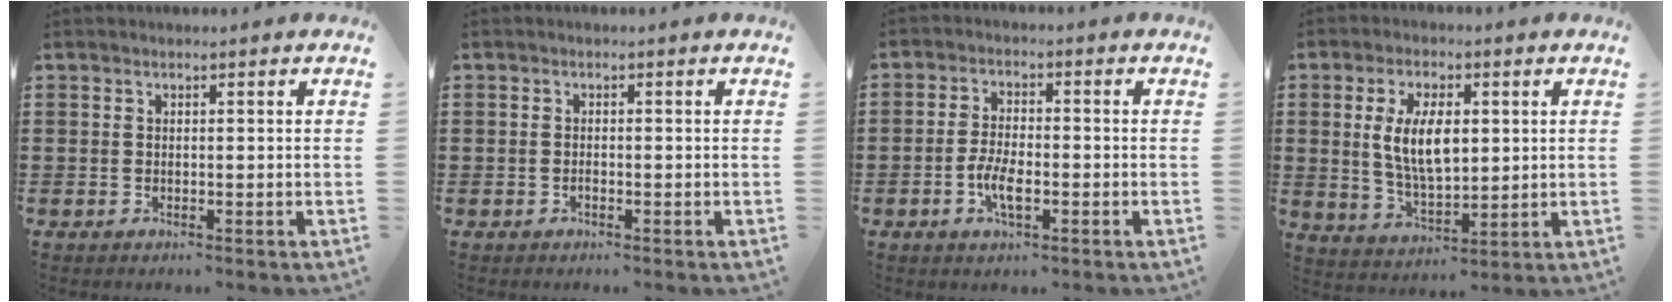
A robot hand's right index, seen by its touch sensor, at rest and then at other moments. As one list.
[{"total": 0.6, "force": [-0.4, 0.3, 0.3], "torque": [-0.006, -0.001, -0.007]}, {"total": 4.6, "force": [-1.7, 1.8, 3.9], "torque": [-0.084, 0.001, -0.035]}, {"total": 8.5, "force": [1.4, 4.2, 7.3], "torque": [-0.143, 0.008, 0.022]}]